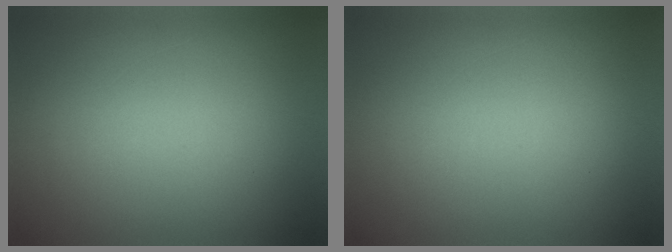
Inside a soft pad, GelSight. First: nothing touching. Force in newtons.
{"total": 0.0}